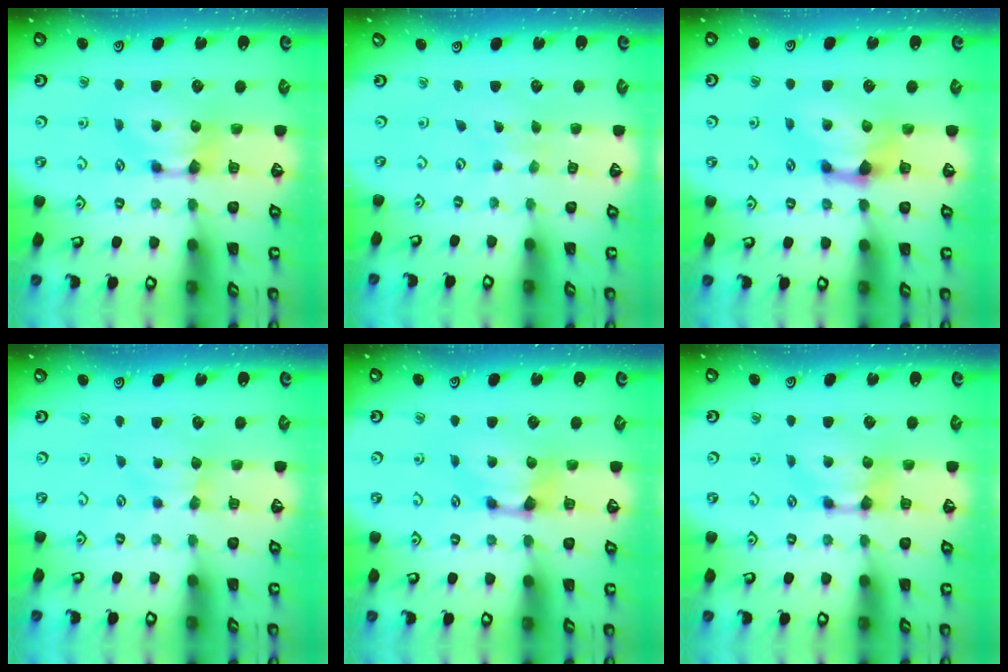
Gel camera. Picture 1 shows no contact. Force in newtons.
{"total": 5.0, "press": 5.0, "slide": 0.1}
{"total": 1.7, "press": 1.1, "slide": 1.3}
{"total": 1.9, "press": 1.8, "slide": 0.6}
{"total": 0.7, "press": 0.1, "slide": 0.7}
{"total": 0.0}